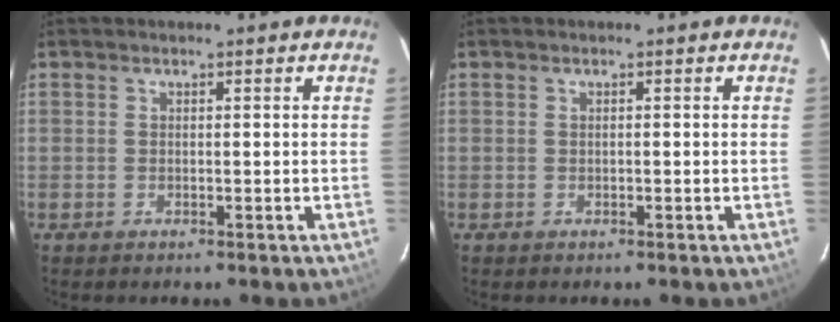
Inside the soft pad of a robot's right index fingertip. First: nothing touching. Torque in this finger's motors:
{"motor_torque": [0.14, 0.14, -0.03, 0.00]}